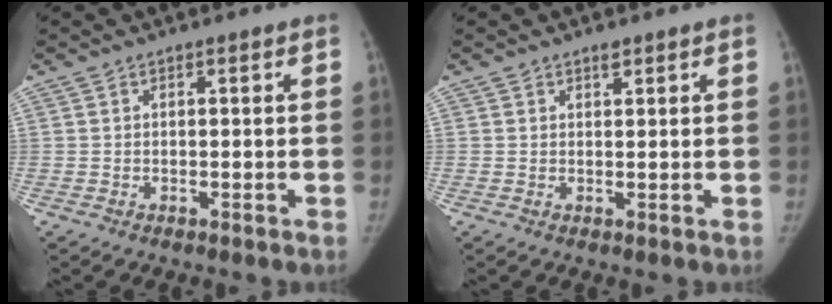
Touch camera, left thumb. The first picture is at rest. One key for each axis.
{"total": 1.0, "fx": 0.8, "fy": 0.5, "fz": 0.4, "tx": 0.005, "ty": -0.006, "tz": 0.010}